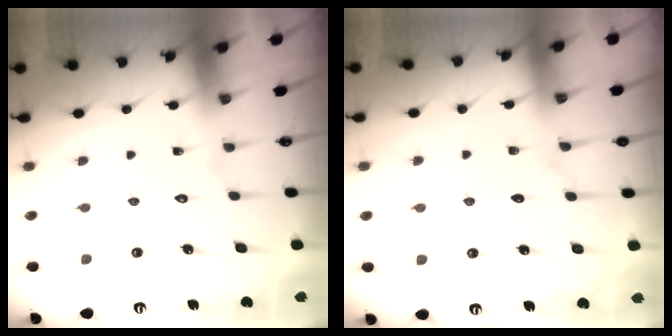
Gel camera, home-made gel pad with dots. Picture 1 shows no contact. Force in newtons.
{"total": 5.5, "press": 5.4, "slide": 0.8}